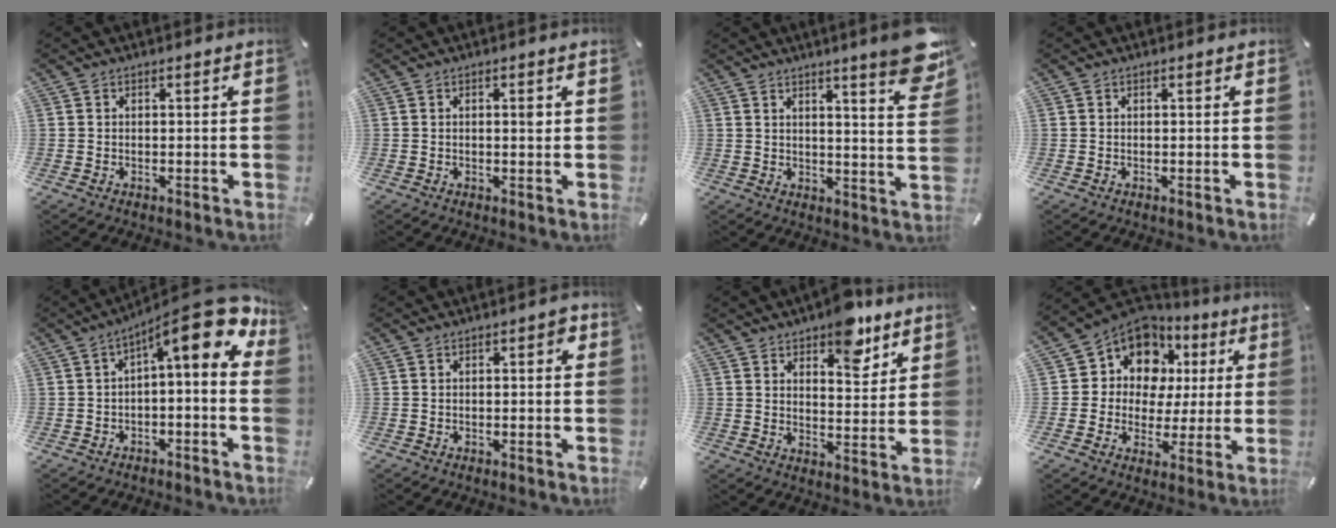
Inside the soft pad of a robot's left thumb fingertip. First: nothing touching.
{"total": 1.7, "force": [0.4, 0.5, 1.6], "torque": [-0.015, -0.003, 0.001]}
{"total": 10.0, "force": [6.7, 1.5, 7.4], "torque": [-0.103, -0.054, 0.110]}
{"total": 0.0}
{"total": 15.2, "force": [6.1, 4.5, 13.2], "torque": [-0.187, -0.050, 0.096]}
{"total": 1.6, "force": [0.2, 0.7, 1.4], "torque": [-0.020, 0.004, -0.001]}
{"total": 9.8, "force": [7.2, 4.8, 4.6], "torque": [-0.050, -0.042, 0.122]}
{"total": 11.2, "force": [4.7, 9.6, 3.3], "torque": [-0.066, -0.038, 0.092]}